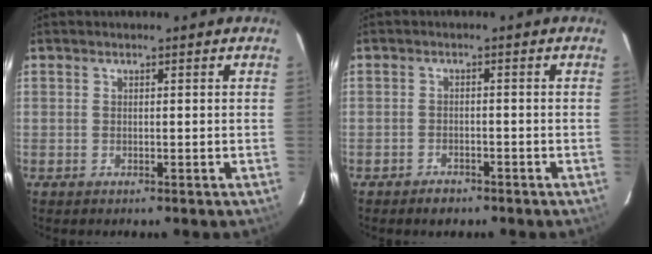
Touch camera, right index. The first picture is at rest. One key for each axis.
{"total": 3.0, "fx": -2.4, "fy": 1.6, "fz": 0.9, "tx": -0.026, "ty": 0.002, "tz": -0.038}